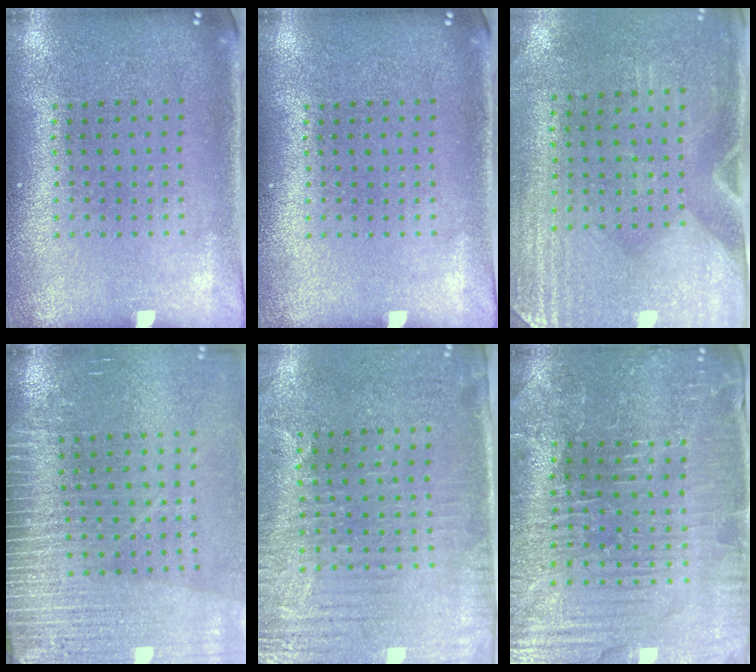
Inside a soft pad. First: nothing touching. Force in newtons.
{"total": 0.0}
{"total": 2.9, "press": 2.5, "slide": 1.4}
{"total": 3.6, "press": 3.4, "slide": 1.2}
{"total": 3.0, "press": 2.6, "slide": 1.5}
{"total": 3.8, "press": 3.8, "slide": 0.4}